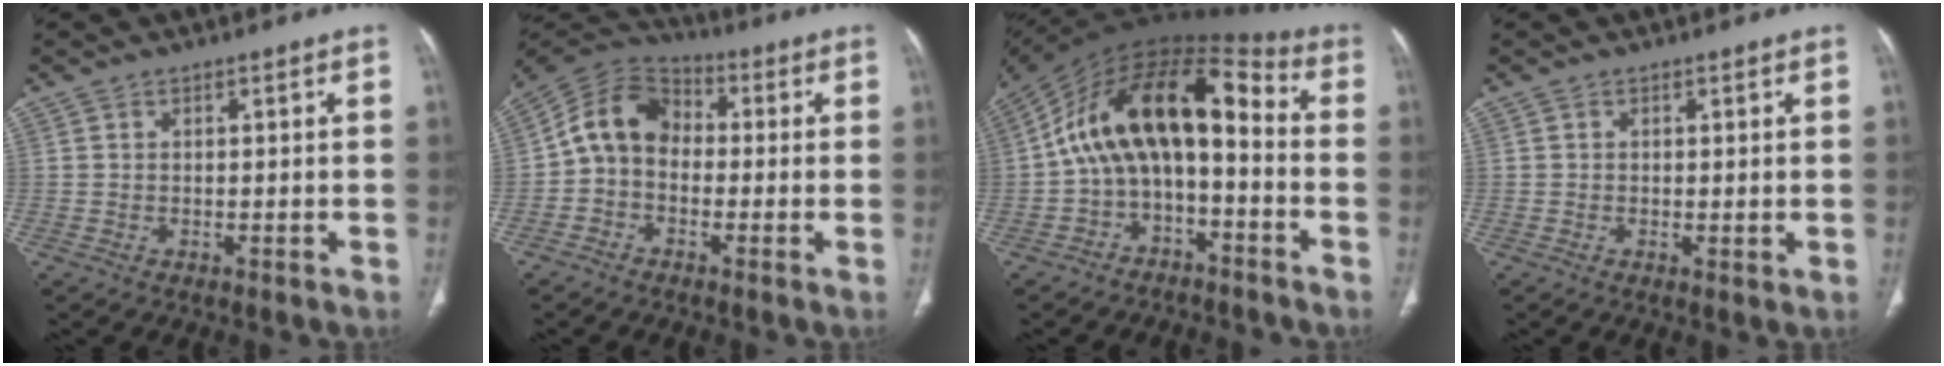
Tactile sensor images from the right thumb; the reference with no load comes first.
{"total": 10.1, "force": [-0.8, 7.8, 6.3], "torque": [-0.102, 0.037, -0.034]}
{"total": 17.8, "force": [-2.1, 9.7, 14.8], "torque": [-0.233, 0.103, -0.044]}
{"total": 0.9, "force": [0.0, 0.3, 0.9], "torque": [-0.020, -0.006, 0.000]}